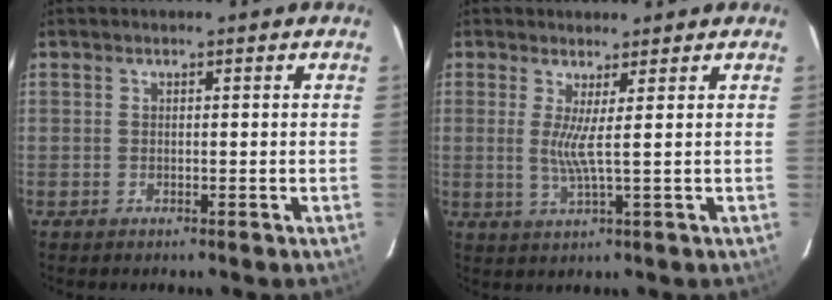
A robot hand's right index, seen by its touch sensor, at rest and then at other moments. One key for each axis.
{"total": 3.3, "fx": 0.9, "fy": -0.8, "fz": 3.1, "tx": -0.058, "ty": -0.012, "tz": 0.011}